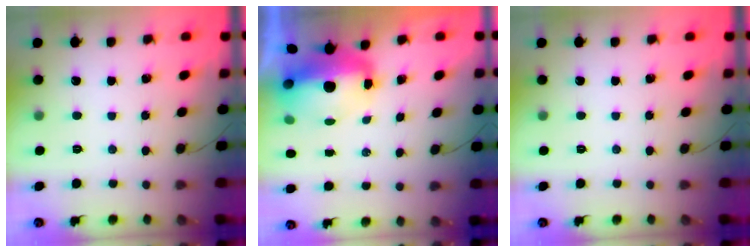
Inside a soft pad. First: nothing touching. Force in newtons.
{"total": 13.3, "press": 9.2, "slide": 9.6}
{"total": 0.0}